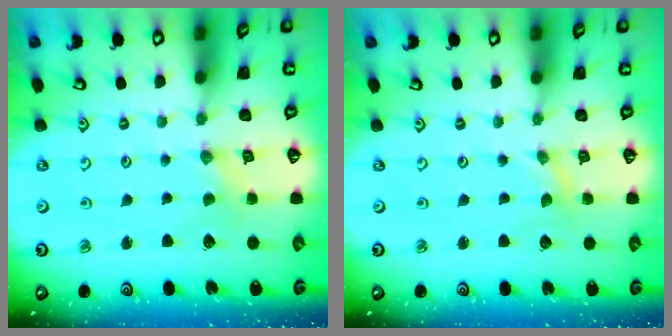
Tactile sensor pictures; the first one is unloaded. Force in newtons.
{"total": 0.0}